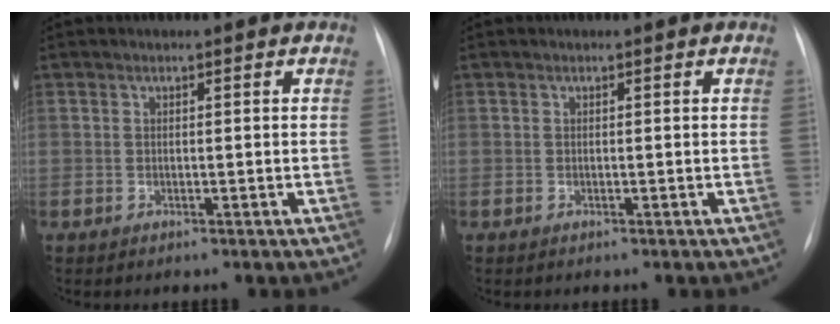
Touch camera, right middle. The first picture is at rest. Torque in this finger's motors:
{"motor_torque": [0.06, -0.10, -0.02, -0.01]}